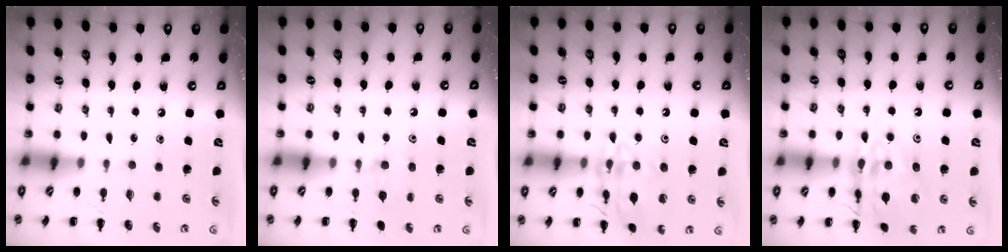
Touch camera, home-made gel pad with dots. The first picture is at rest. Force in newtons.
{"total": 7.5, "press": 7.3, "slide": 2.0}
{"total": 15.4, "press": 15.4, "slide": 0.8}
{"total": 16.0, "press": 16.0, "slide": 1.7}